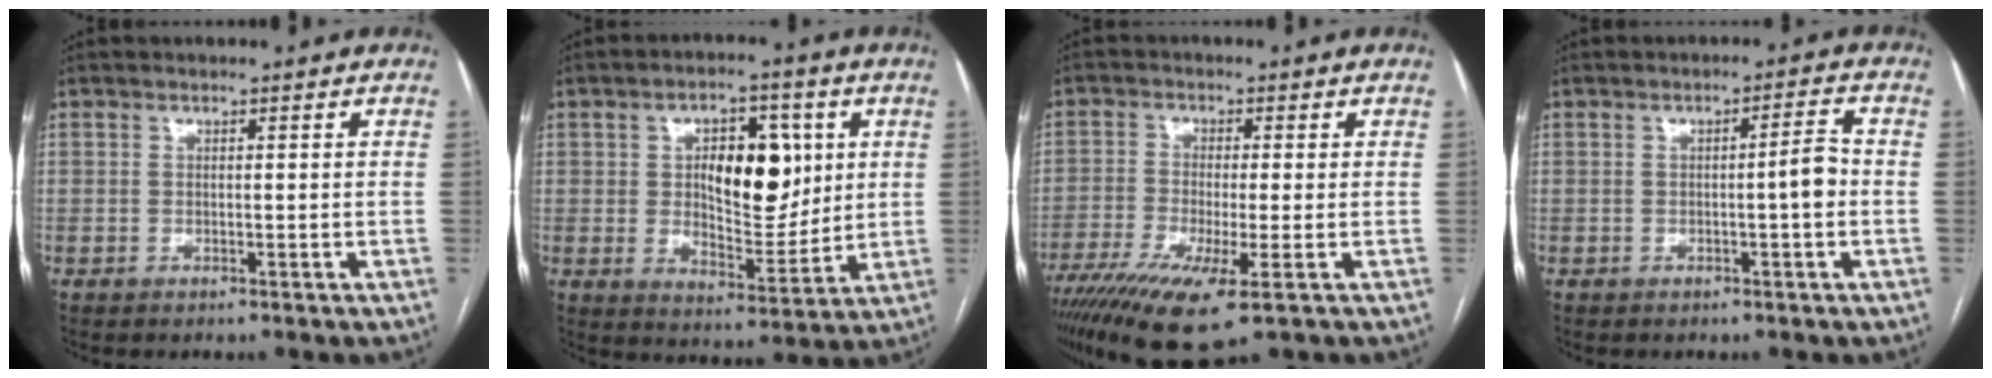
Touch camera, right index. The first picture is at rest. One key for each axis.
{"total": 12.1, "fx": 2.8, "fy": 5.7, "fz": 10.3, "tx": -0.159, "ty": 0.010, "tz": 0.051}
{"total": 12.3, "fx": -6.9, "fy": 1.9, "fz": 10.1, "tx": -0.182, "ty": -0.033, "tz": -0.117}
{"total": 3.5, "fx": -0.6, "fy": 0.1, "fz": 3.4, "tx": -0.047, "ty": 0.006, "tz": -0.010}